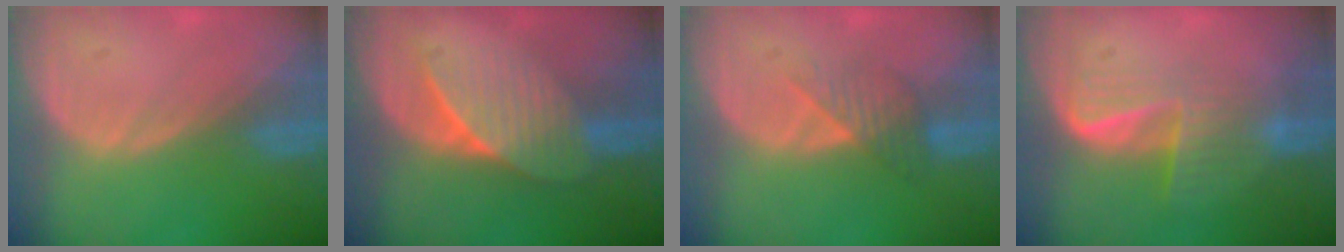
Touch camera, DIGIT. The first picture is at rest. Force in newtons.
{"total": 7.4, "press": 6.6, "slide": 3.2}
{"total": 3.6, "press": 3.4, "slide": 1.4}
{"total": 7.0, "press": 5.7, "slide": 4.0}